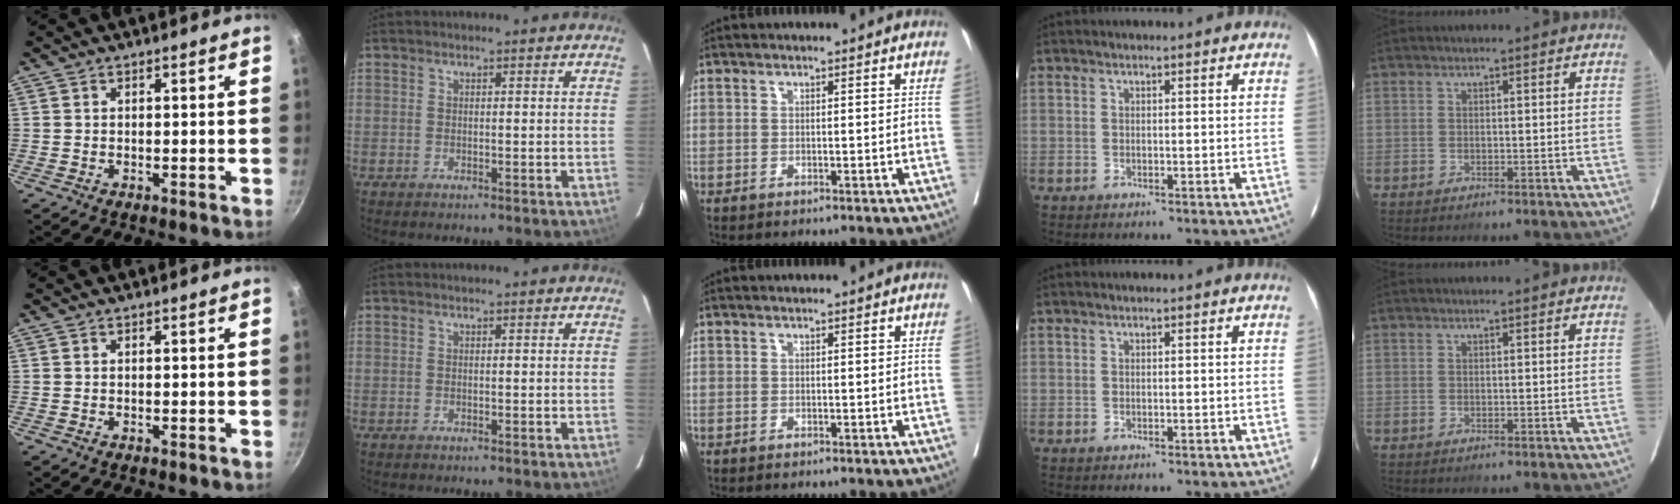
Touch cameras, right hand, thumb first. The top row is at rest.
{}